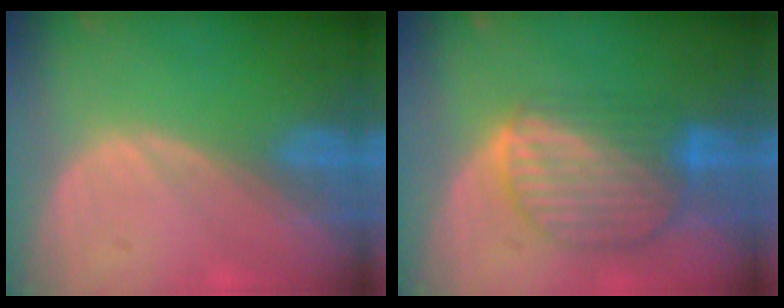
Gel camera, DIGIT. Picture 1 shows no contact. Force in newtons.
{"total": 8.8, "press": 7.8, "slide": 4.2}